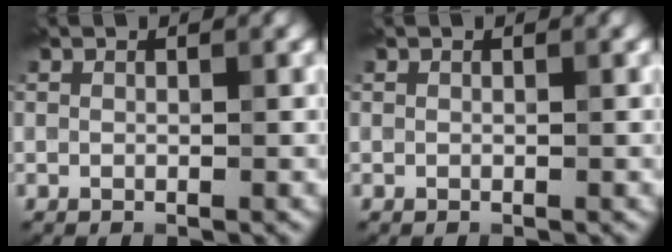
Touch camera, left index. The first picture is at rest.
{"total": 0.0}